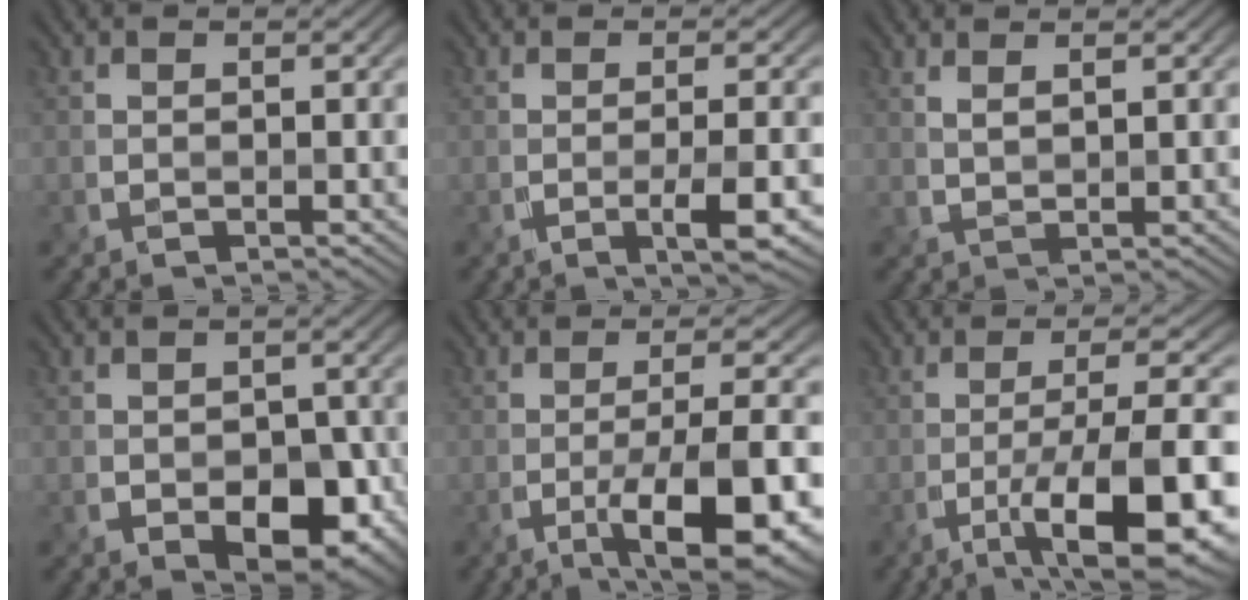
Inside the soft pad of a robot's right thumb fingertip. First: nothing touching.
{"total": 4.7, "force": [-1.6, 0.9, 4.3], "torque": [-0.063, 0.004, -0.025]}
{"total": 1.5, "force": [1.2, 0.3, 0.8], "torque": [-0.013, 0.000, 0.024]}
{"total": 7.2, "force": [-2.9, 4.5, 4.9], "torque": [-0.073, -0.022, -0.027]}
{"total": 12.4, "force": [-5.5, 3.2, 10.6], "torque": [-0.154, 0.003, -0.080]}
{"total": 13.7, "force": [-6.0, 3.5, 11.9], "torque": [-0.176, 0.001, -0.087]}